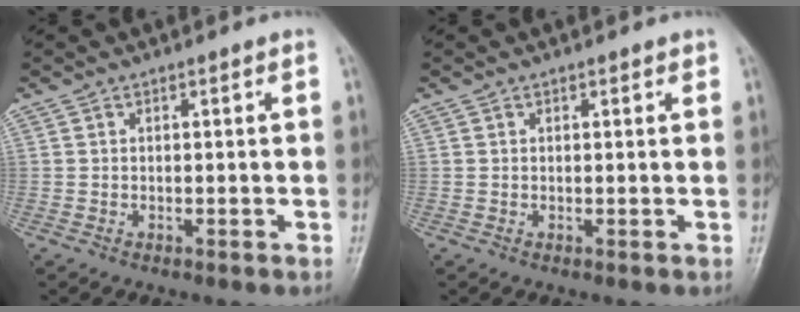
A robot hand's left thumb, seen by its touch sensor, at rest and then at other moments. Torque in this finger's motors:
{"motor_torque": [-0.21, -0.11, 0.09, 0.08, 0.03]}